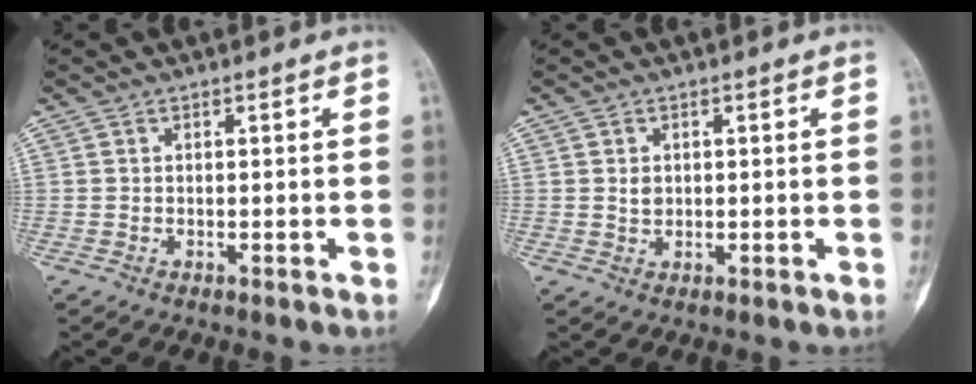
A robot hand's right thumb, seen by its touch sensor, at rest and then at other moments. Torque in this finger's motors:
{"motor_torque": [0.08, 0.23, 0.28, -0.25, 0.00]}